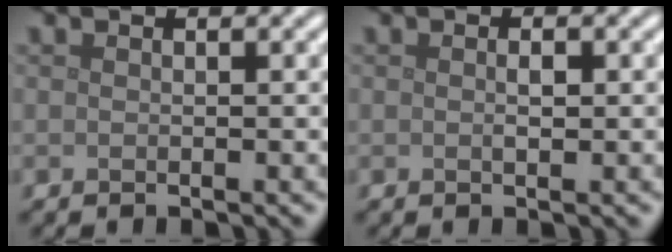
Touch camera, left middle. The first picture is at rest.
{"total": 0.9, "force": [0.1, 0.4, 0.8], "torque": [-0.017, -0.001, 0.001]}